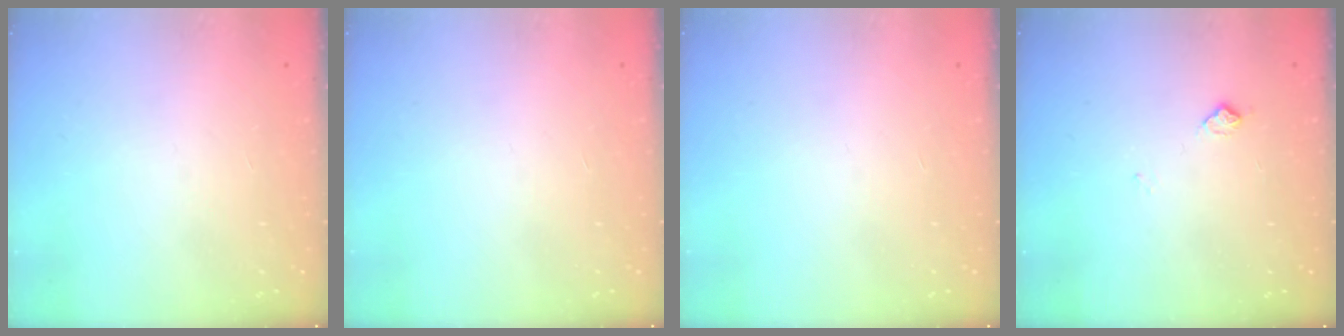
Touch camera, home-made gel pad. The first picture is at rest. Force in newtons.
{"total": 0.0}
{"total": 0.0}
{"total": 5.6, "press": 5.5, "slide": 0.8}